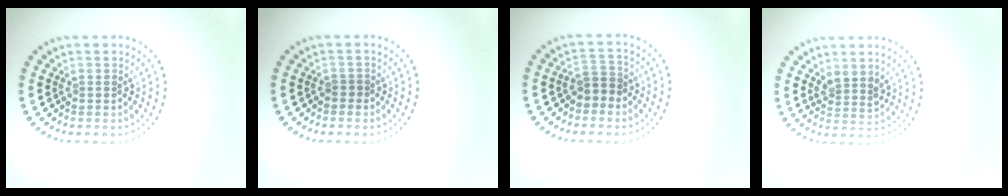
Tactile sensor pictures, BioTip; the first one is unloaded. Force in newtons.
{"total": 0.5, "press": 0.2, "slide": 0.5}
{"total": 1.9, "press": 1.8, "slide": 0.7}
{"total": 1.9, "press": 1.5, "slide": 1.1}